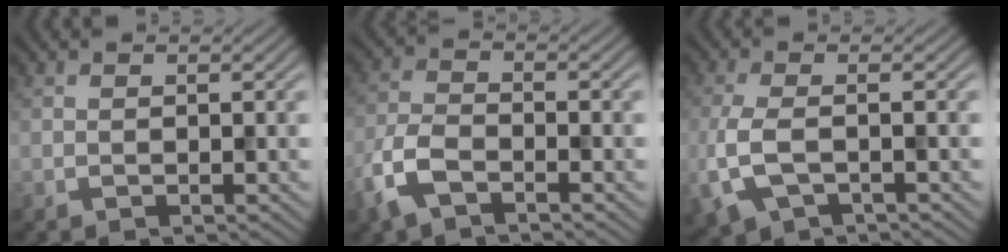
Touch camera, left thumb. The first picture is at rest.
{"total": 5.6, "force": [-3.3, 2.6, 3.7], "torque": [-0.095, -0.008, -0.085]}
{"total": 5.8, "force": [-2.0, 2.7, 4.7], "torque": [-0.124, -0.010, -0.044]}